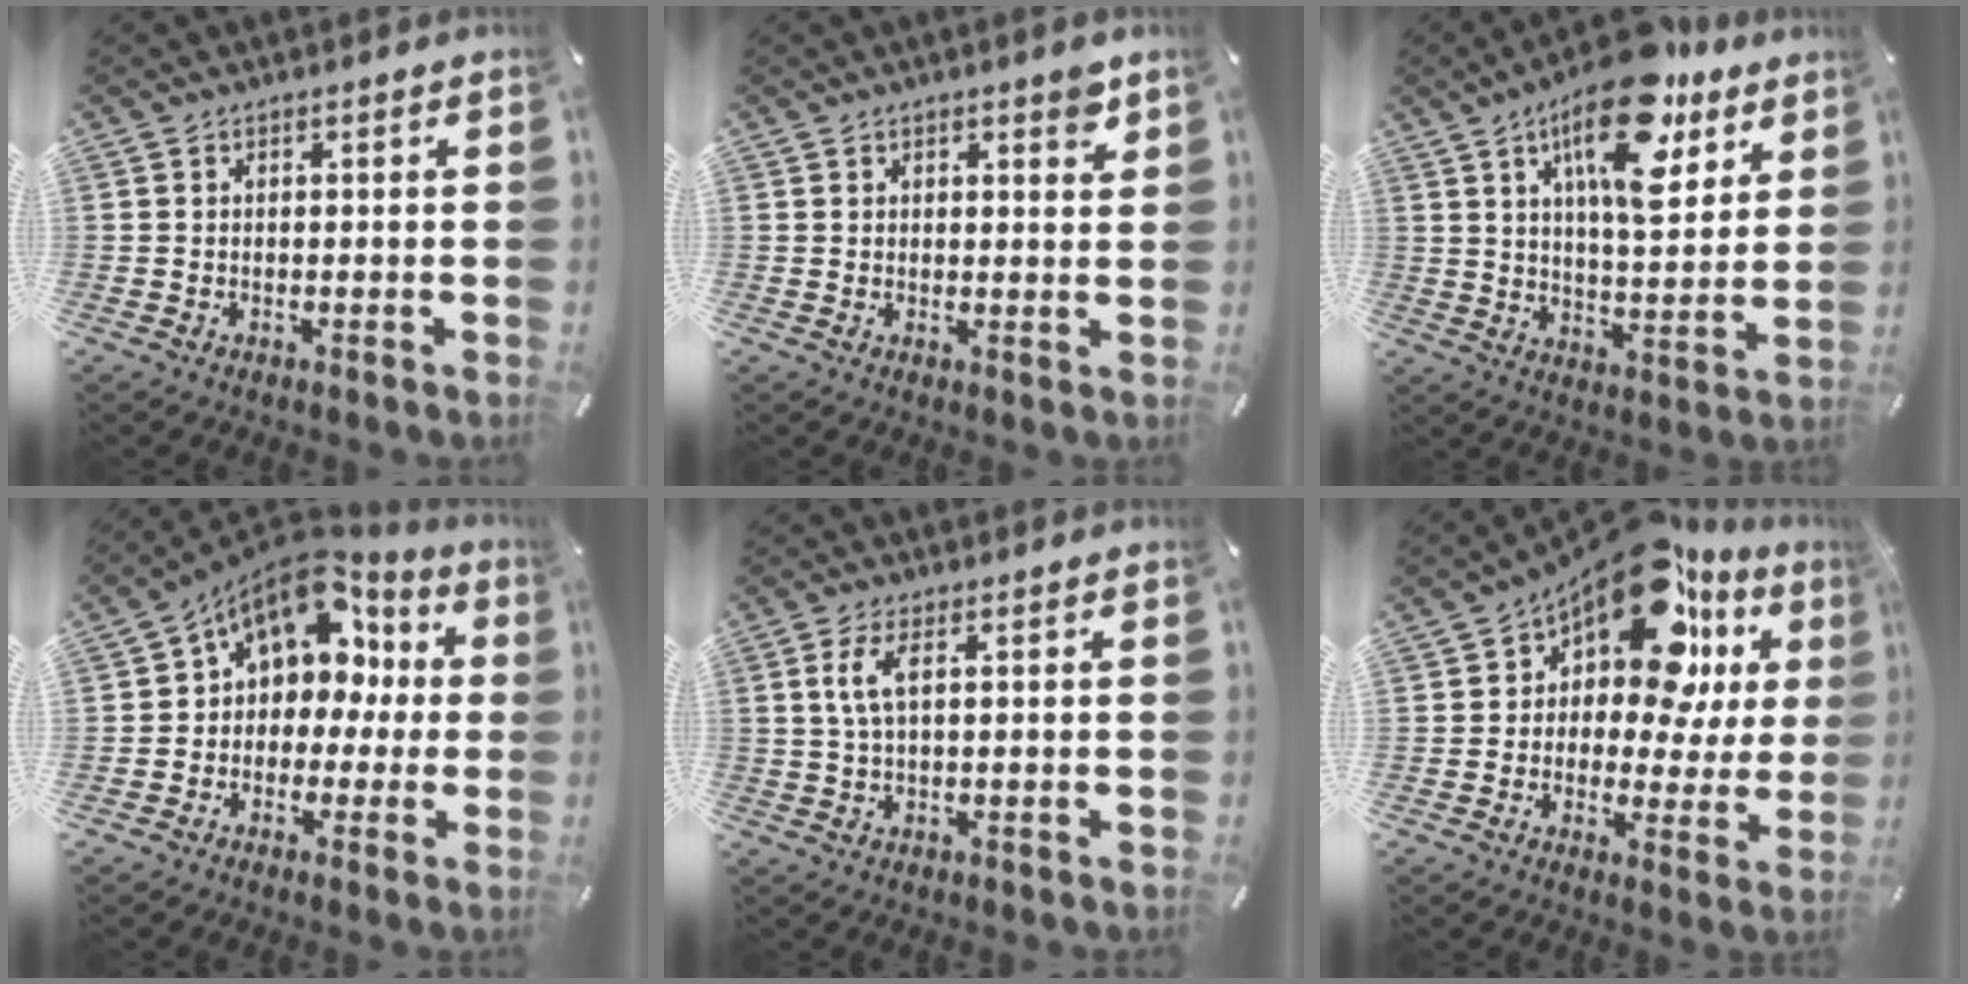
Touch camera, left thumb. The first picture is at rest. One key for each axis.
{"total": 2.6, "fx": 1.8, "fy": 1.2, "fz": 1.5, "tx": -0.007, "ty": -0.005, "tz": 0.026}
{"total": 17.9, "fx": 10.4, "fy": 7.1, "fz": 12.6, "tx": -0.203, "ty": -0.045, "tz": 0.169}
{"total": 12.3, "fx": 5.0, "fy": 9.1, "fz": 6.5, "tx": -0.107, "ty": -0.028, "tz": 0.094}
{"total": 4.9, "fx": 1.2, "fy": 1.4, "fz": 4.5, "tx": -0.099, "ty": -0.001, "tz": 0.018}
{"total": 18.1, "fx": 10.8, "fy": 9.1, "fz": 11.4, "tx": -0.182, "ty": -0.076, "tz": 0.187}